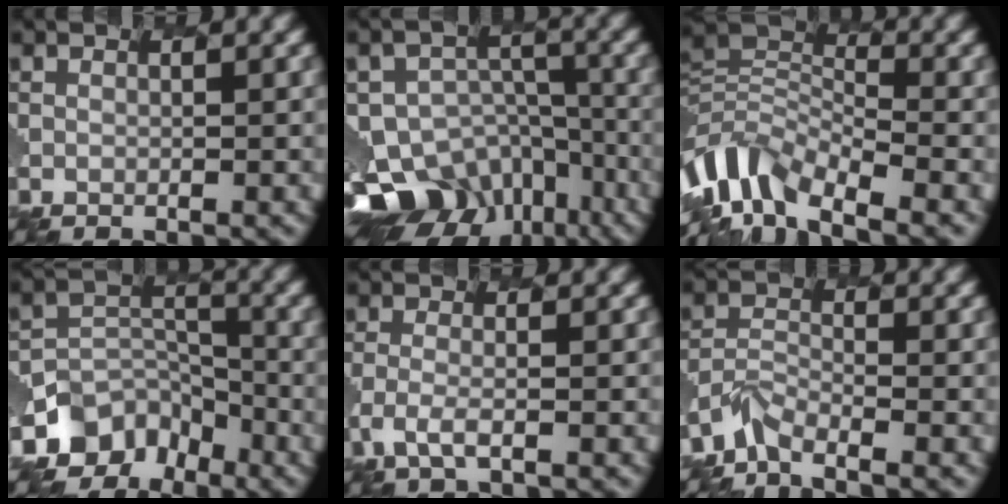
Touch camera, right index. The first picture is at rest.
{"total": 14.1, "force": [-9.8, 8.9, 5.0], "torque": [-0.100, -0.022, -0.124]}
{"total": 8.0, "force": [-5.6, 3.8, 4.3], "torque": [-0.095, 0.006, -0.114]}
{"total": 6.4, "force": [-5.0, 4.0, -0.1], "torque": [0.002, 0.002, -0.086]}
{"total": 1.8, "force": [-1.3, 0.5, 1.1], "torque": [-0.041, -0.004, -0.033]}
{"total": 3.2, "force": [-3.2, 0.4, 0.2], "torque": [-0.021, -0.007, -0.070]}